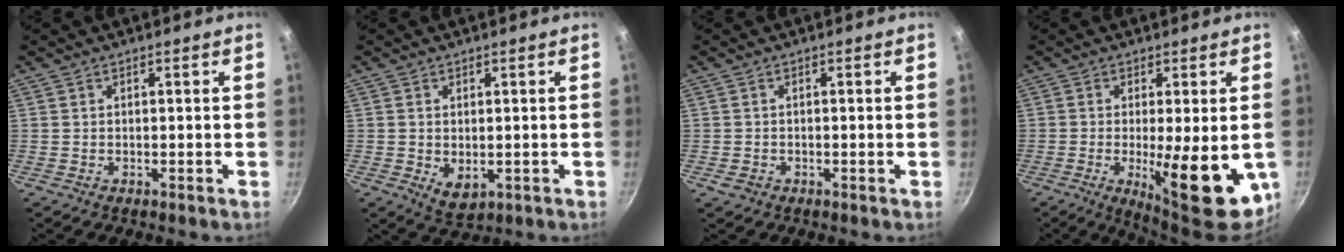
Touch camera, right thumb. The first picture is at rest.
{"total": 4.6, "force": [-0.4, 2.9, 3.5], "torque": [-0.055, -0.015, 0.002]}
{"total": 1.4, "force": [-0.6, 0.9, 0.8], "torque": [-0.017, 0.004, -0.010]}
{"total": 15.5, "force": [-3.2, 4.5, 14.5], "torque": [-0.188, -0.013, -0.033]}